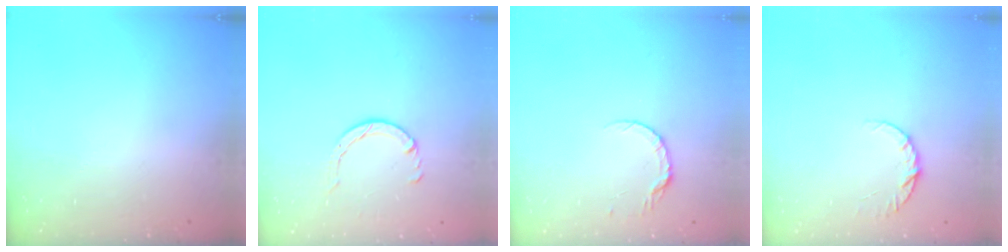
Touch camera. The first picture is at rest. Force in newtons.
{"total": 3.6, "press": 3.5, "slide": 0.4}
{"total": 5.3, "press": 5.2, "slide": 0.6}
{"total": 6.3, "press": 6.3, "slide": 0.6}